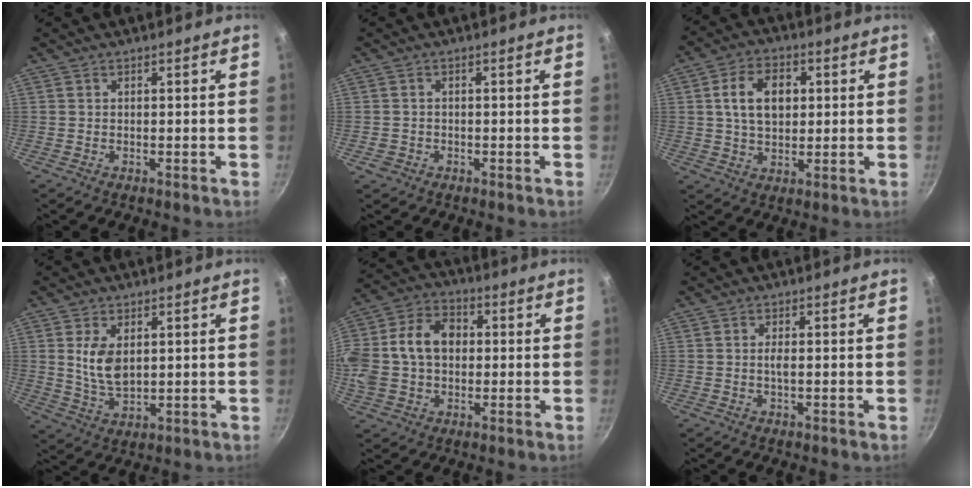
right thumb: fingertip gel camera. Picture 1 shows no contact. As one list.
[{"total": 1.8, "force": [-0.7, 1.6, 0.6], "torque": [-0.007, 0.005, -0.008]}, {"total": 10.1, "force": [1.9, 6.9, 7.1], "torque": [-0.105, 0.007, 0.028]}, {"total": 7.1, "force": [1.8, 4.1, 5.5], "torque": [-0.099, -0.021, 0.041]}, {"total": 17.0, "force": [1.1, 12.6, 11.4], "torque": [-0.221, 0.035, 0.009]}, {"total": 1.4, "force": [0.0, 0.3, 1.3], "torque": [-0.030, 0.000, -0.003]}]